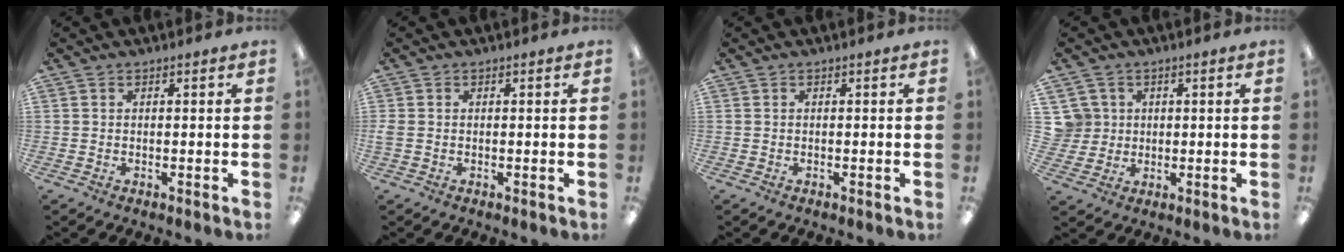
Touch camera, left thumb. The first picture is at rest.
{"total": 1.1, "force": [0.0, 0.7, 0.8], "torque": [-0.018, 0.003, 0.000]}
{"total": 0.0}
{"total": 5.5, "force": [1.5, 5.2, 0.3], "torque": [-0.018, 0.008, 0.032]}